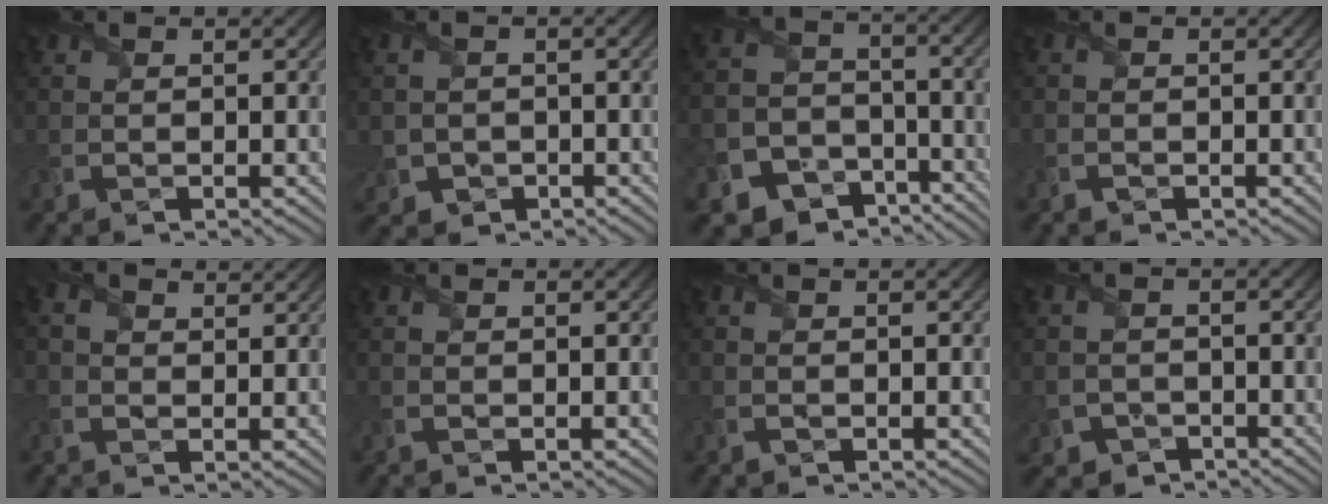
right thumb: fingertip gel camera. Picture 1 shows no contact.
{"total": 2.8, "force": [-1.1, 2.5, 0.6], "torque": [-0.026, -0.013, -0.026]}
{"total": 12.1, "force": [-8.0, 8.2, 4.0], "torque": [-0.109, -0.039, -0.131]}
{"total": 0.8, "force": [-0.7, 0.3, 0.1], "torque": [0.000, -0.004, -0.016]}
{"total": 2.6, "force": [1.1, 1.8, 1.6], "torque": [-0.045, 0.002, 0.018]}
{"total": 0.0}
{"total": 0.5, "force": [-0.5, 0.1, 0.1], "torque": [0.000, -0.002, -0.011]}
{"total": 4.2, "force": [-2.9, 3.0, 0.6], "torque": [-0.012, -0.007, -0.060]}